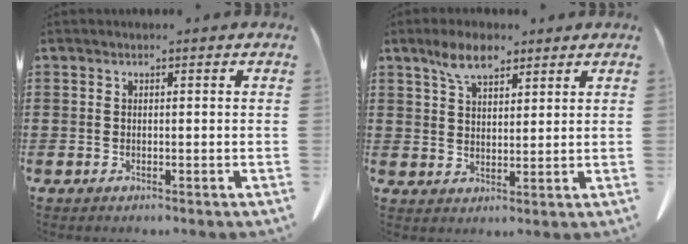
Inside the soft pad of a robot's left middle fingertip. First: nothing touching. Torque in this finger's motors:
{"motor_torque": [1.71, 0.43, 0.02, -0.01]}